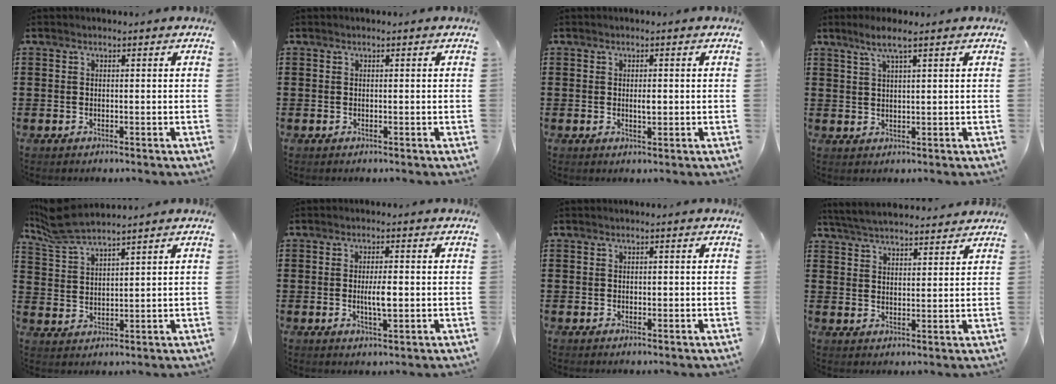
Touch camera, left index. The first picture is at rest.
{"total": 0.0}
{"total": 1.6, "force": [0.0, 0.5, 1.5], "torque": [-0.029, 0.002, -0.001]}
{"total": 3.6, "force": [2.1, 0.2, 2.9], "torque": [-0.060, 0.004, 0.037]}
{"total": 6.1, "force": [5.5, 0.6, 2.6], "torque": [-0.069, -0.014, 0.101]}
{"total": 3.9, "force": [-0.2, 1.0, 3.8], "torque": [-0.067, -0.001, -0.005]}
{"total": 0.5, "force": [0.0, 0.4, 0.3], "torque": [-0.008, 0.003, 0.000]}
{"total": 4.6, "force": [4.5, 0.5, 0.8], "torque": [-0.032, -0.016, 0.081]}